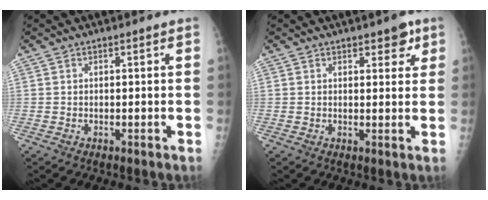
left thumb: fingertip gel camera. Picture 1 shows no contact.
{"total": 3.8, "force": [2.2, 1.9, 2.4], "torque": [-0.006, -0.008, 0.024]}